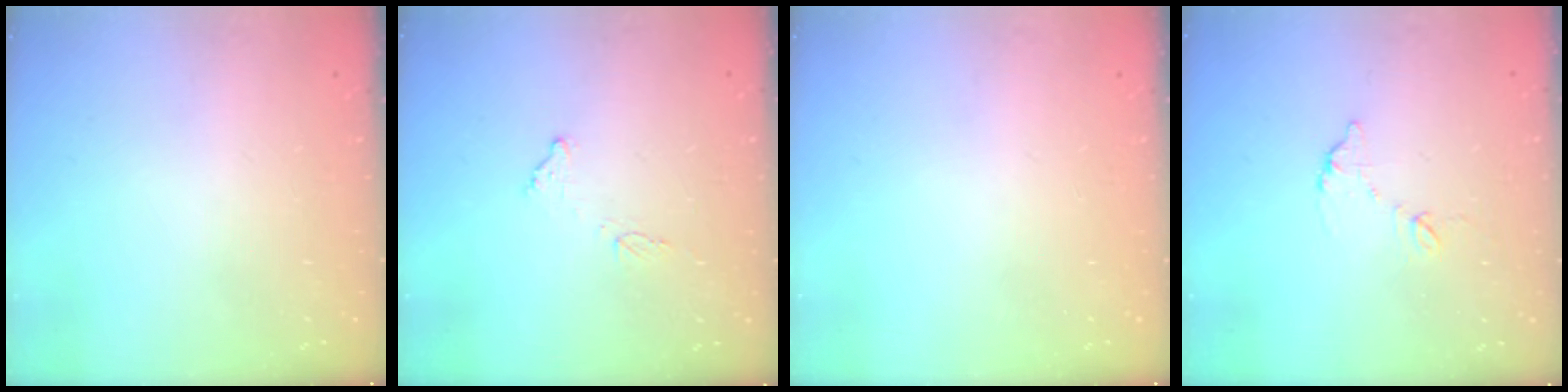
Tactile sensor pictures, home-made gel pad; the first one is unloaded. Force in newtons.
{"total": 8.0, "press": 8.0, "slide": 0.4}
{"total": 0.0}
{"total": 6.7, "press": 6.6, "slide": 0.5}